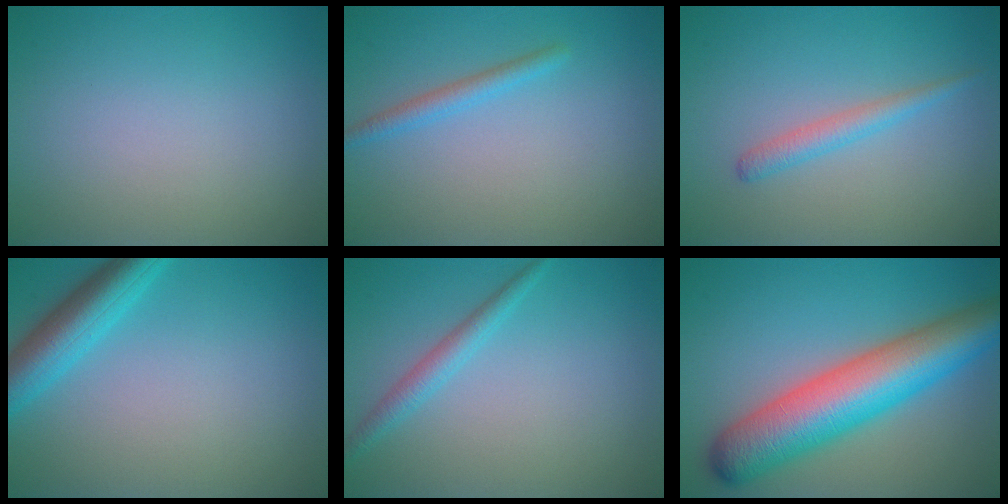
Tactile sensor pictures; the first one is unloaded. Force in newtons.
{"total": 1.6, "press": 1.6, "slide": 0.1}
{"total": 1.8, "press": 1.8, "slide": 0.0}
{"total": 4.8, "press": 4.8, "slide": 0.2}
{"total": 1.9, "press": 1.9, "slide": 0.0}
{"total": 10.4, "press": 10.4, "slide": 0.2}